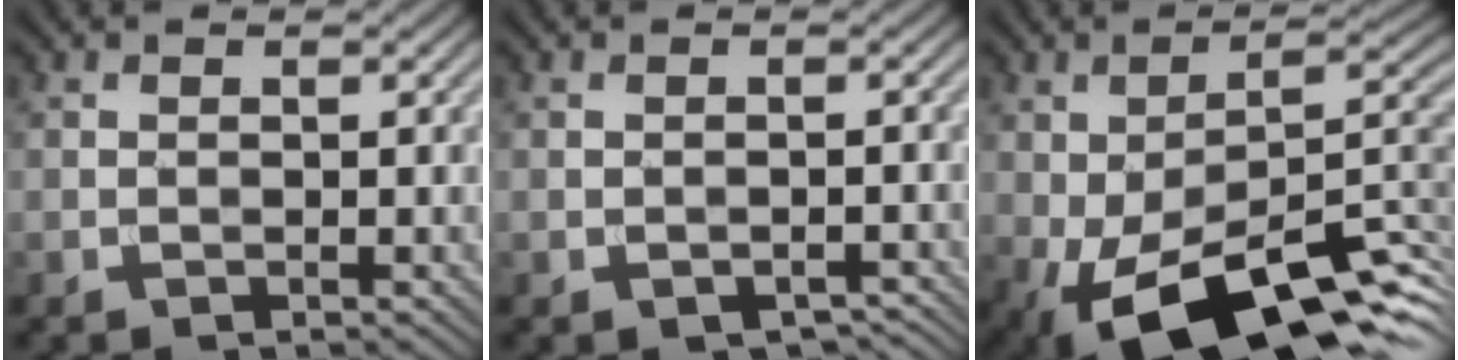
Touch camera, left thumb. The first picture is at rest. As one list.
[{"total": 2.2, "force": [-1.4, 1.1, 1.2], "torque": [-0.020, -0.005, -0.013]}, {"total": 18.1, "force": [-7.5, 8.4, 14.2], "torque": [-0.233, -0.032, -0.116]}]